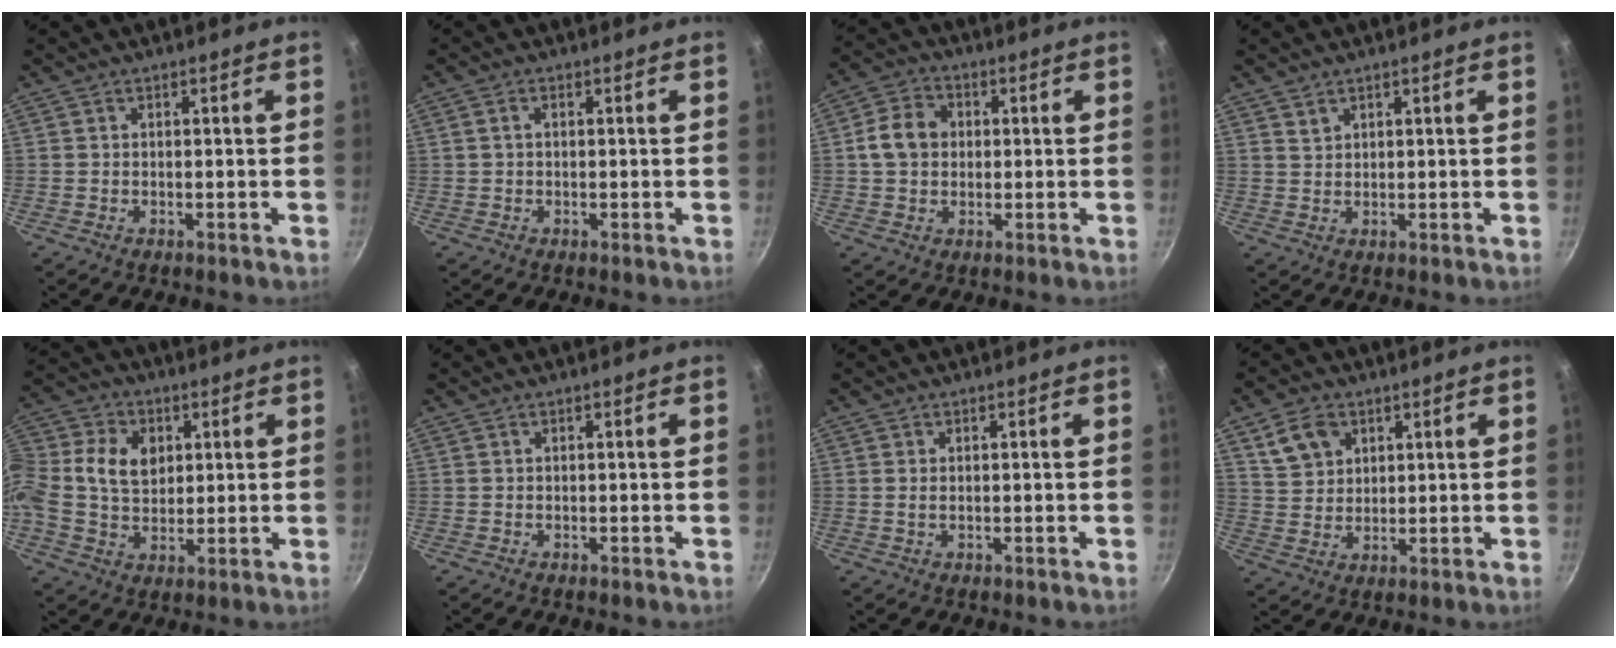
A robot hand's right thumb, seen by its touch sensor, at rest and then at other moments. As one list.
[{"total": 1.1, "force": [0.1, 0.6, 0.9], "torque": [-0.017, 0.005, 0.003]}, {"total": 7.8, "force": [0.7, 6.4, 4.4], "torque": [-0.058, 0.013, 0.001]}, {"total": 1.7, "force": [1.2, 1.1, 0.6], "torque": [-0.005, -0.002, 0.023]}, {"total": 16.7, "force": [2.7, 12.7, 10.5], "torque": [-0.227, 0.032, 0.040]}, {"total": 0.0}, {"total": 0.8, "force": [0.1, 0.5, 0.7], "torque": [-0.013, 0.000, 0.002]}, {"total": 7.2, "force": [3.5, 5.3, 3.4], "torque": [-0.045, -0.004, 0.071]}]